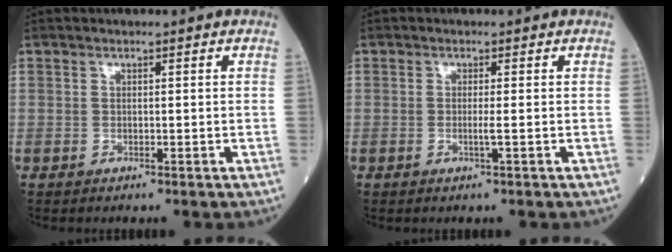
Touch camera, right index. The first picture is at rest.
{"total": 1.5, "force": [-0.3, -0.3, 1.4], "torque": [-0.030, -0.003, -0.008]}